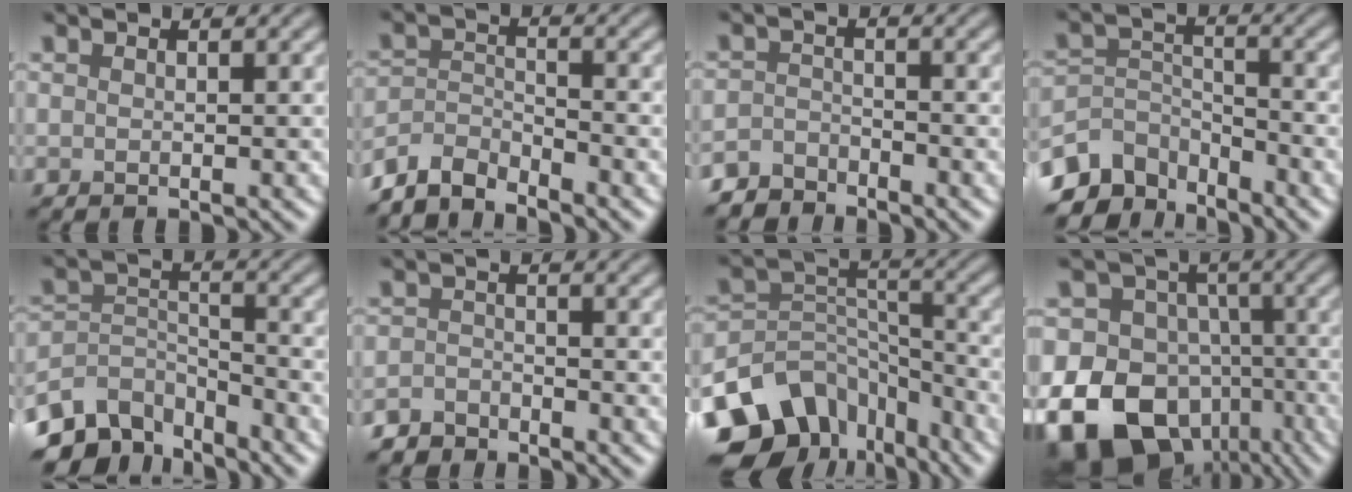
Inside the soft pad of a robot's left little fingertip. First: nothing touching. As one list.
[{"total": 3.8, "force": [-3.6, 1.0, 0.8], "torque": [-0.012, 0.001, -0.081]}, {"total": 2.9, "force": [-2.7, 0.9, 0.1], "torque": [0.002, 0.002, -0.059]}, {"total": 6.2, "force": [-5.2, 3.1, 1.7], "torque": [-0.027, -0.013, -0.109]}, {"total": 7.3, "force": [-5.9, 3.5, 2.6], "torque": [-0.047, -0.017, -0.115]}, {"total": 2.5, "force": [-2.4, 0.8, 0.1], "torque": [0.002, 0.001, -0.051]}, {"total": 11.2, "force": [-7.6, 7.1, 4.1], "torque": [-0.078, 0.006, -0.130]}, {"total": 17.0, "force": [-6.6, 13.0, 8.8], "torque": [-0.176, -0.018, -0.107]}]